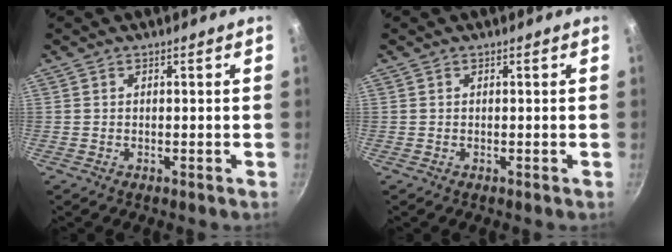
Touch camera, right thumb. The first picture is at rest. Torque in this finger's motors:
{"motor_torque": [-0.08, -0.01, -0.06, -0.27, 0.00]}